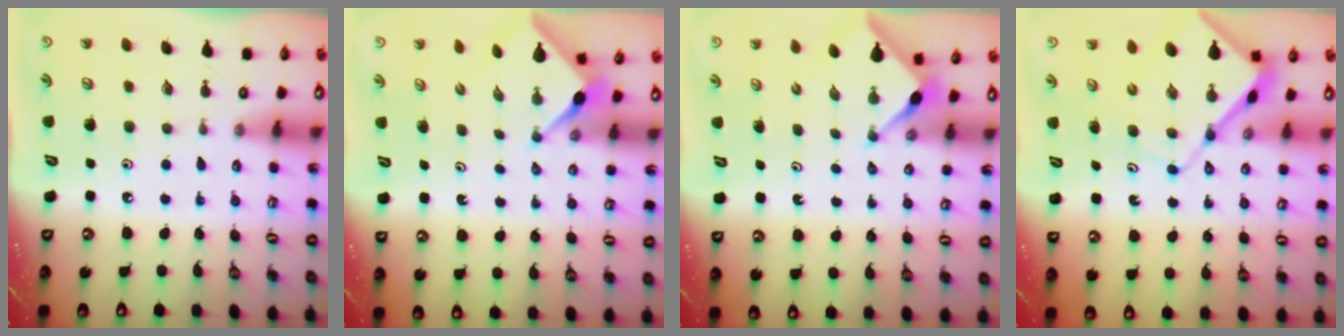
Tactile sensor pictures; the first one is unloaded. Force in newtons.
{"total": 2.4, "press": 2.4, "slide": 0.3}
{"total": 3.0, "press": 3.0, "slide": 0.4}
{"total": 9.1, "press": 9.0, "slide": 1.1}